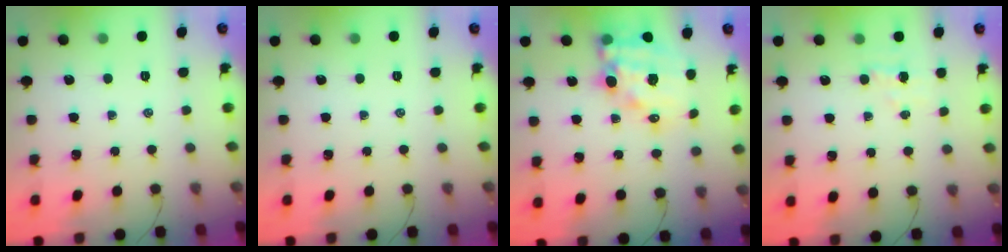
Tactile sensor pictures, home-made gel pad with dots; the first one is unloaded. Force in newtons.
{"total": 0.0}
{"total": 13.3, "press": 12.8, "slide": 3.4}
{"total": 3.5, "press": 3.4, "slide": 0.9}